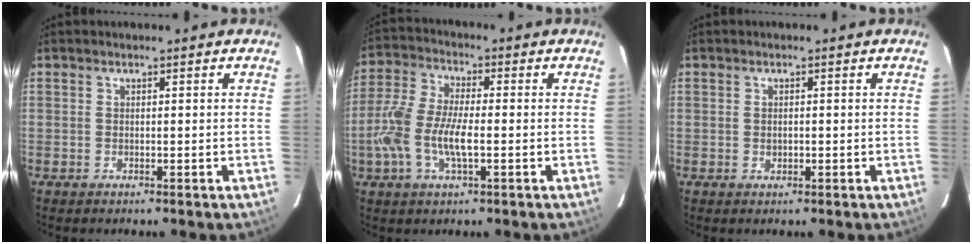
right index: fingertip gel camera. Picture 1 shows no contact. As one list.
[{"total": 10.8, "force": [-2.5, 4.0, 9.7], "torque": [-0.216, 0.003, -0.053]}, {"total": 1.0, "force": [-0.1, 0.8, 0.5], "torque": [-0.007, 0.001, 0.000]}]